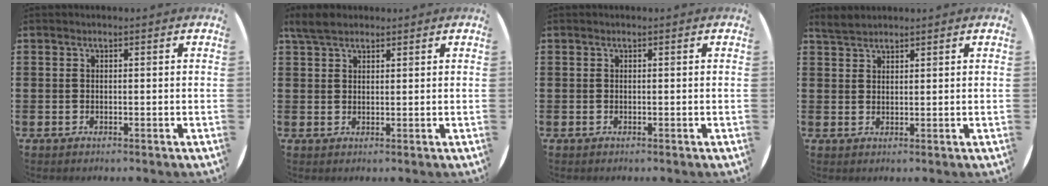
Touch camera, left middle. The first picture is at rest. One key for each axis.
{"total": 3.4, "fx": 2.8, "fy": 1.3, "fz": 1.4, "tx": -0.025, "ty": 0.003, "tz": 0.051}
{"total": 0.0}
{"total": 2.3, "fx": 2.2, "fy": 0.6, "fz": 0.3, "tx": -0.010, "ty": 0.004, "tz": 0.043}